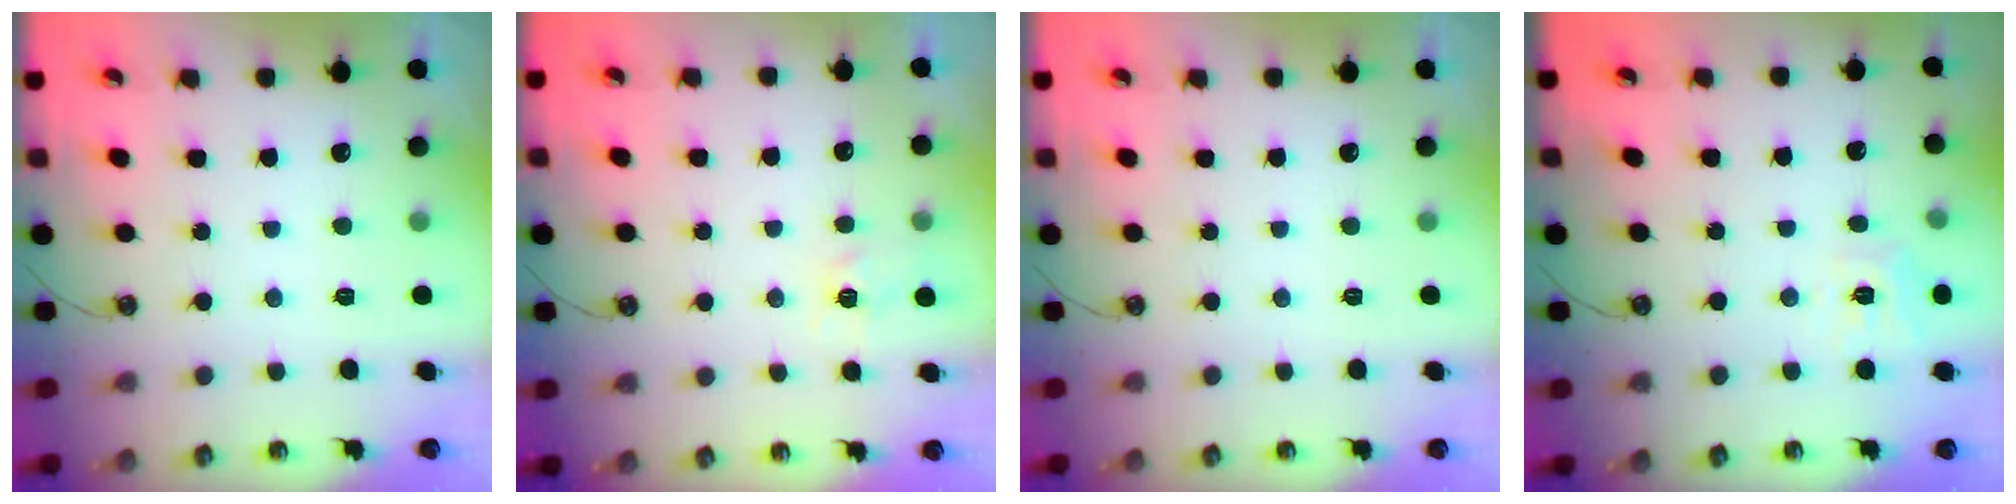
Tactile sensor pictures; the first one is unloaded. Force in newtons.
{"total": 5.5, "press": 5.5, "slide": 0.8}
{"total": 0.0}
{"total": 8.0, "press": 8.0, "slide": 0.7}